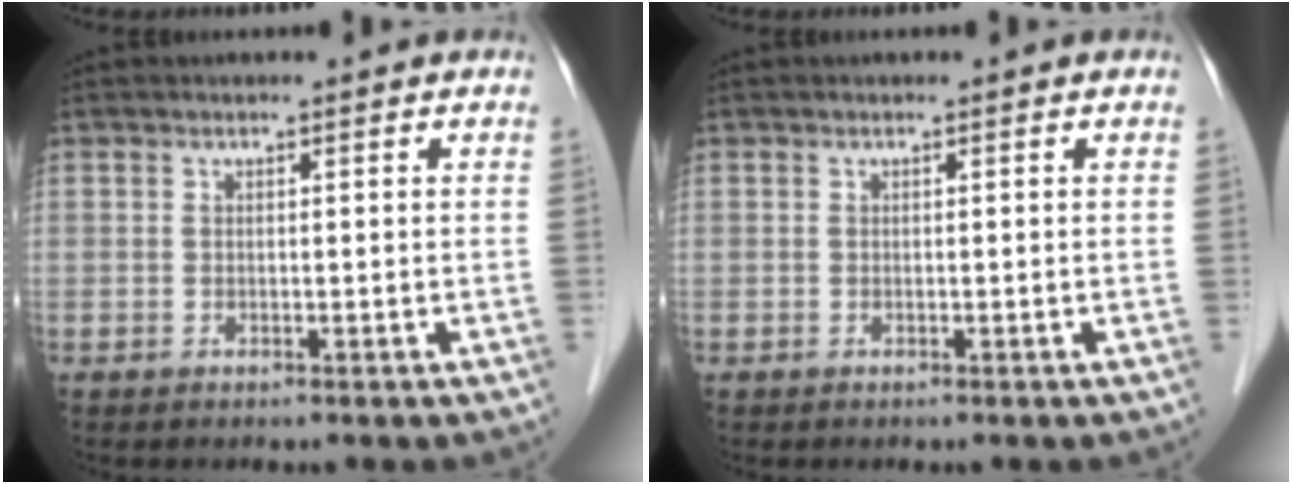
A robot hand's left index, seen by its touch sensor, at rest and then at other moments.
{"total": 0.0}